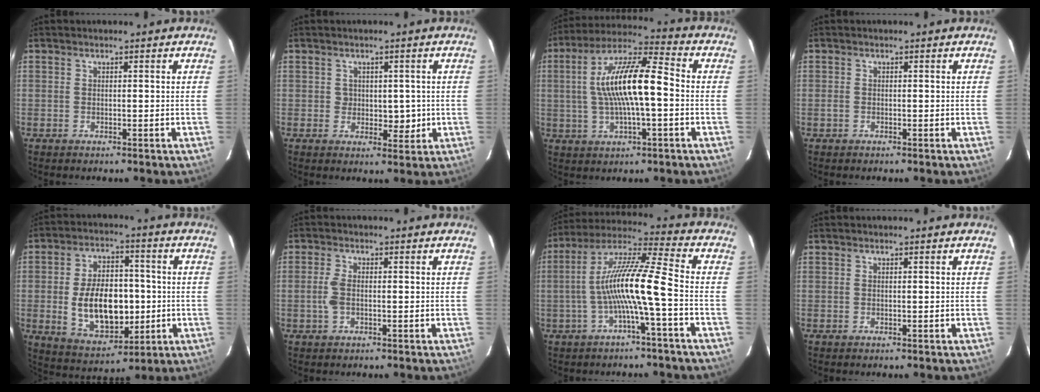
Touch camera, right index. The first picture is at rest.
{"total": 3.5, "force": [0.1, 3.0, 1.9], "torque": [-0.023, 0.001, 0.004]}
{"total": 14.9, "force": [-0.3, 3.7, 14.4], "torque": [-0.267, 0.018, -0.010]}
{"total": 0.9, "force": [-0.5, 0.7, 0.2], "torque": [-0.003, 0.000, -0.009]}
{"total": 15.4, "force": [-1.6, 9.2, 12.3], "torque": [-0.235, 0.010, -0.006]}
{"total": 2.9, "force": [-0.5, 1.4, 2.5], "torque": [-0.058, 0.001, -0.009]}
{"total": 12.4, "force": [-3.1, 0.0, 12.0], "torque": [-0.233, 0.015, -0.059]}
{"total": 0.0}